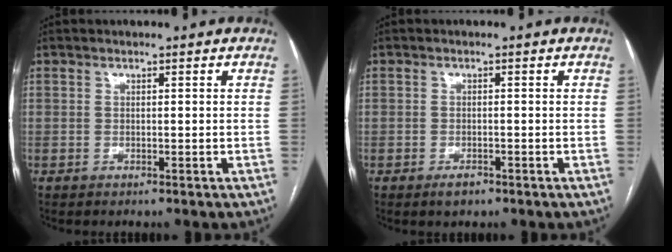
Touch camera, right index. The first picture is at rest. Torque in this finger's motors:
{"motor_torque": [-0.04, -0.03, -0.05, -0.05]}